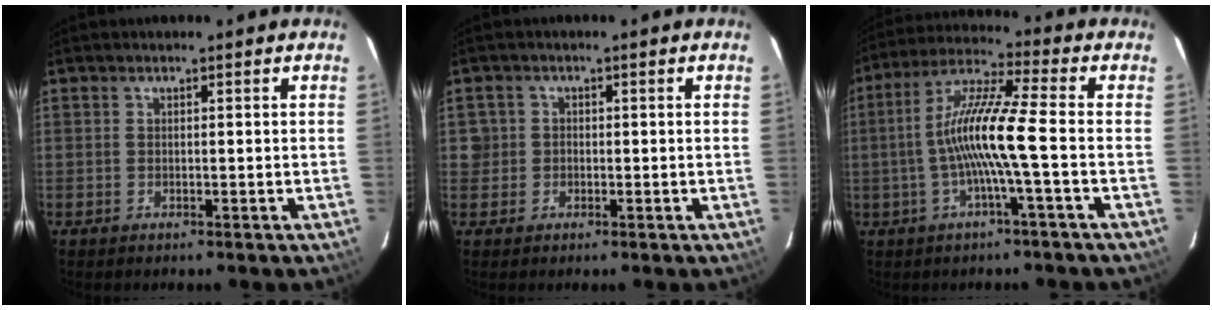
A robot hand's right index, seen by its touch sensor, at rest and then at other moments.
{"total": 2.5, "force": [-0.6, 2.4, 0.1], "torque": [0.002, 0.013, -0.008]}
{"total": 11.2, "force": [-2.1, -0.6, 10.9], "torque": [-0.215, 0.010, -0.040]}